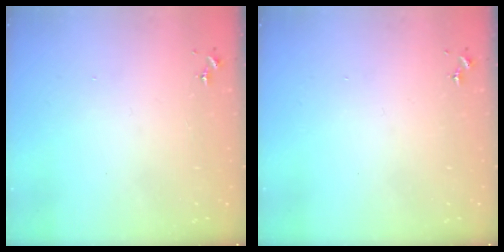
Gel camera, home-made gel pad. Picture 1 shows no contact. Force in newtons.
{"total": 0.0}